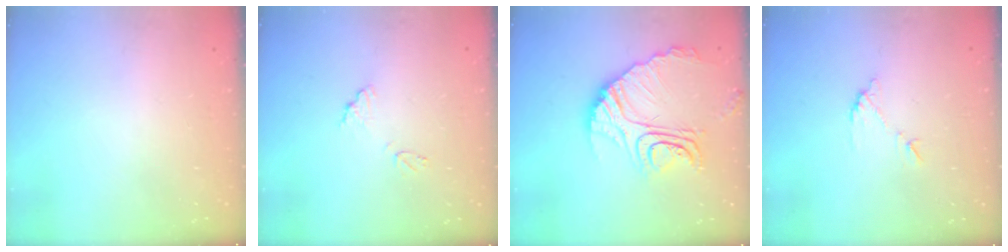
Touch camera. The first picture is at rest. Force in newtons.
{"total": 9.5, "press": 9.5, "slide": 0.6}
{"total": 18.0, "press": 17.9, "slide": 1.5}
{"total": 7.2, "press": 7.2, "slide": 0.2}